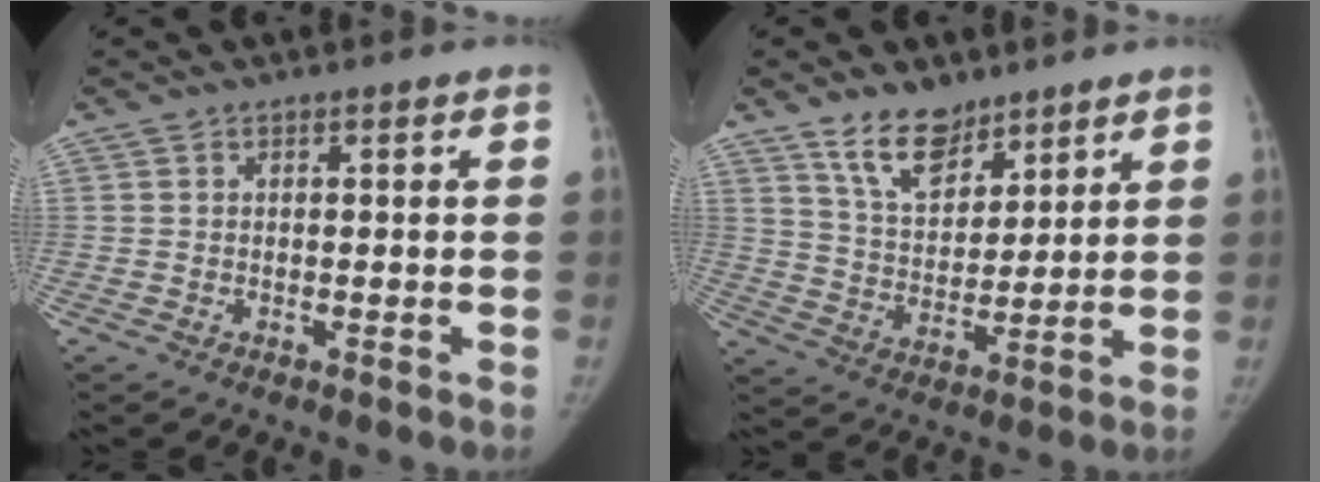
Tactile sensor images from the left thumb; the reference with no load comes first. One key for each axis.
{"total": 10.1, "fx": 7.4, "fy": 5.3, "fz": 4.5, "tx": -0.046, "ty": -0.054, "tz": 0.140}